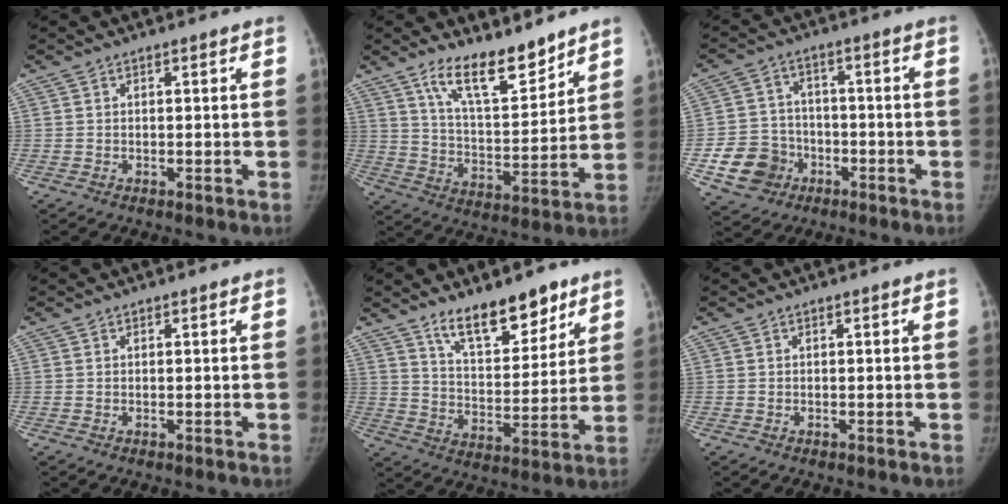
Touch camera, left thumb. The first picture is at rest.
{"total": 13.1, "force": [10.0, 4.2, 7.4], "torque": [-0.092, -0.074, 0.181]}
{"total": 9.8, "force": [-4.1, 8.5, 2.7], "torque": [-0.021, 0.028, -0.064]}
{"total": 0.0}
{"total": 13.8, "force": [9.9, 5.8, 7.7], "torque": [-0.072, -0.070, 0.170]}
{"total": 0.0}